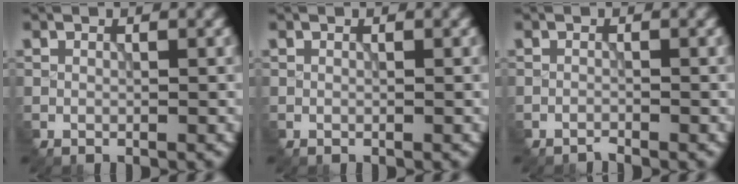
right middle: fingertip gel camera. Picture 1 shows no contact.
{"total": 0.0}
{"total": 0.9, "force": [-0.9, 0.0, 0.0], "torque": [-0.002, 0.000, -0.019]}